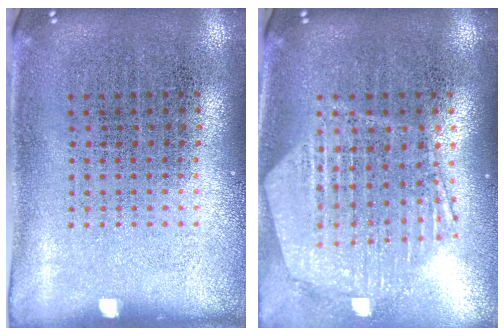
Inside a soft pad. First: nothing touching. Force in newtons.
{"total": 1.4, "press": 1.4, "slide": 0.3}